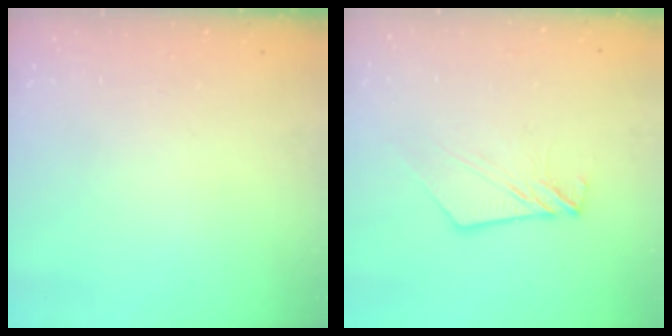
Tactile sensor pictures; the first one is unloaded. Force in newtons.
{"total": 9.0, "press": 8.9, "slide": 0.8}